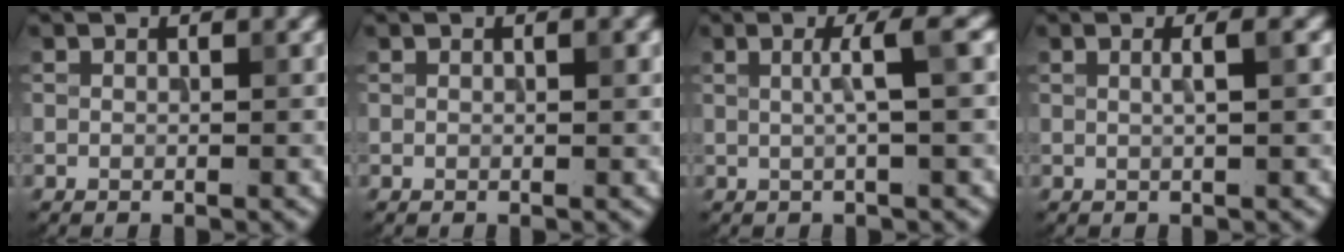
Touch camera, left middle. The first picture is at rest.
{"total": 0.6, "force": [0.1, 0.1, 0.6], "torque": [-0.008, -0.001, 0.002]}
{"total": 2.8, "force": [0.3, 0.3, 2.8], "torque": [-0.043, 0.007, 0.001]}
{"total": 1.3, "force": [0.2, 0.2, 1.2], "torque": [-0.016, 0.005, 0.000]}